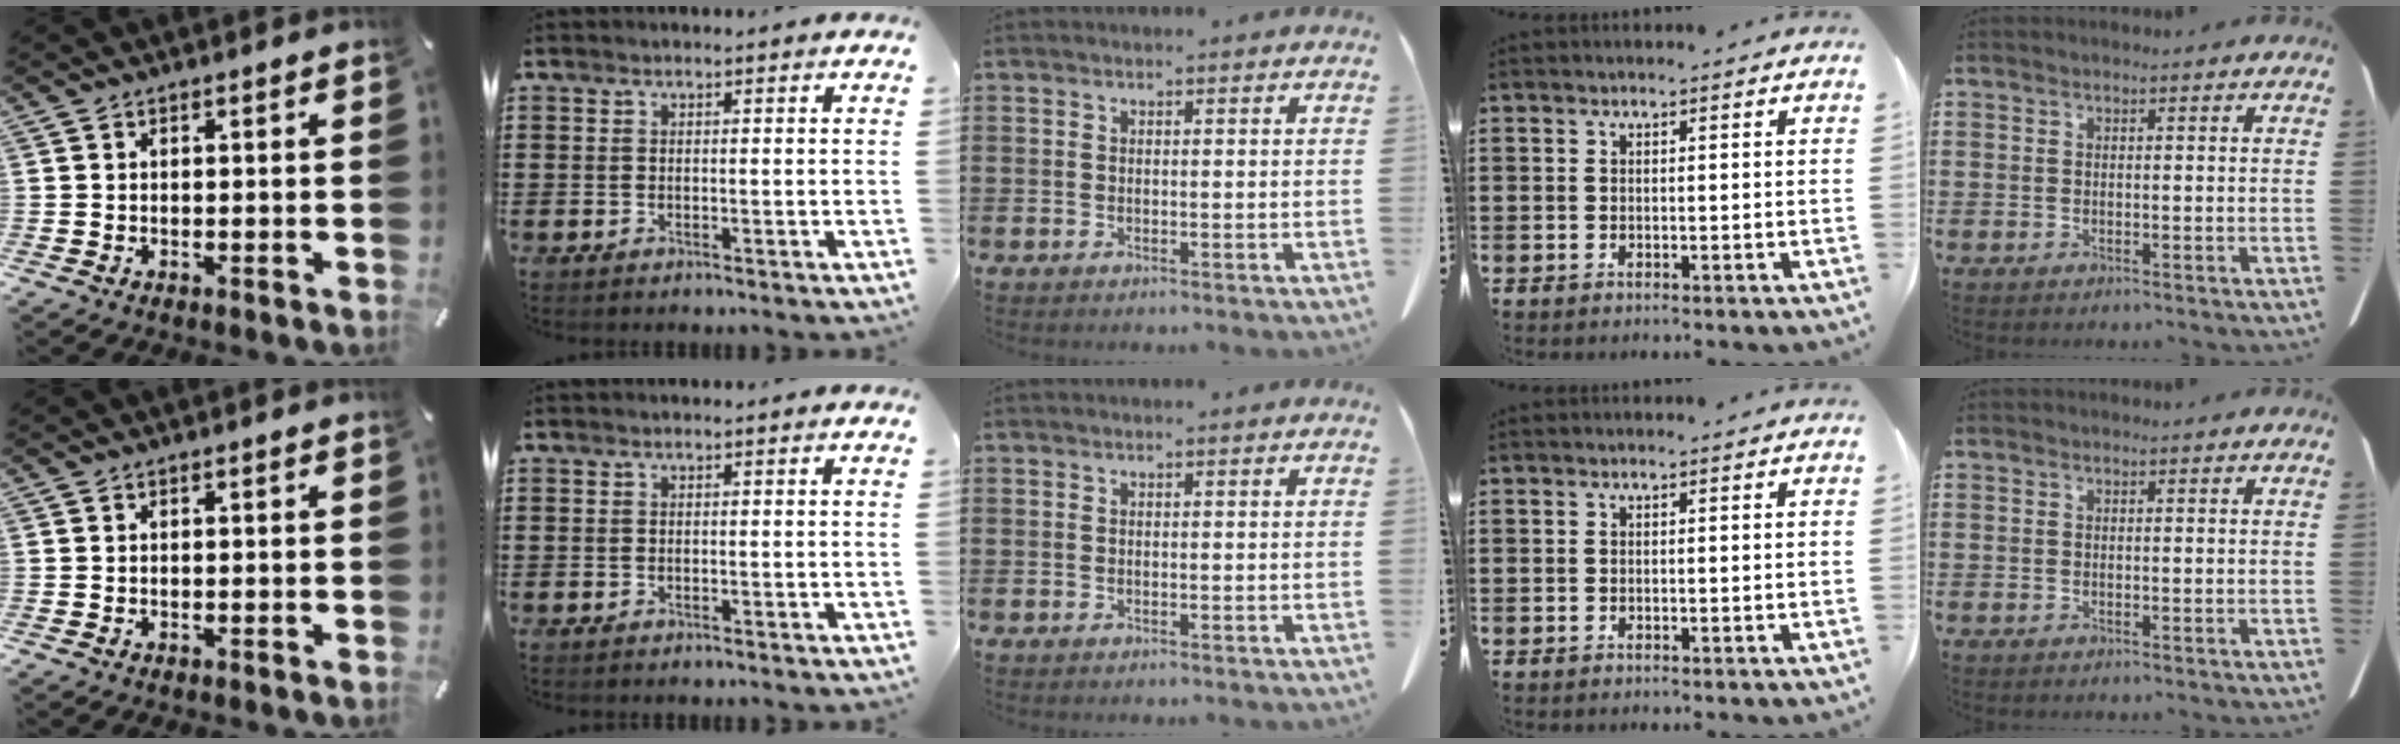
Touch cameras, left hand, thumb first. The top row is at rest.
{}